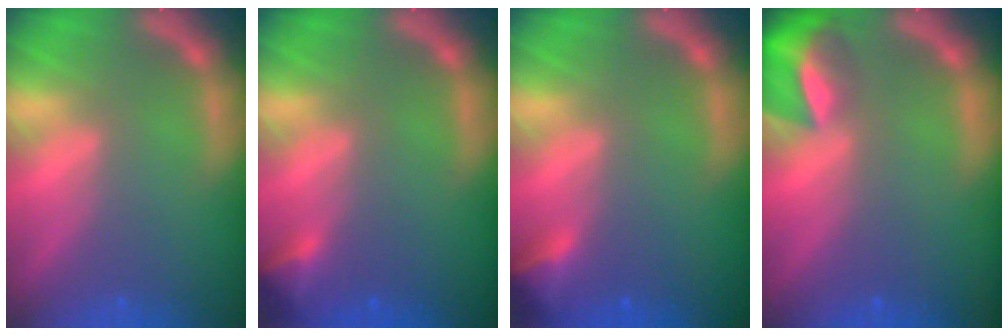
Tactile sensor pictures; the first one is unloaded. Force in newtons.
{"total": 1.9}
{"total": 2.4}
{"total": 6.0}